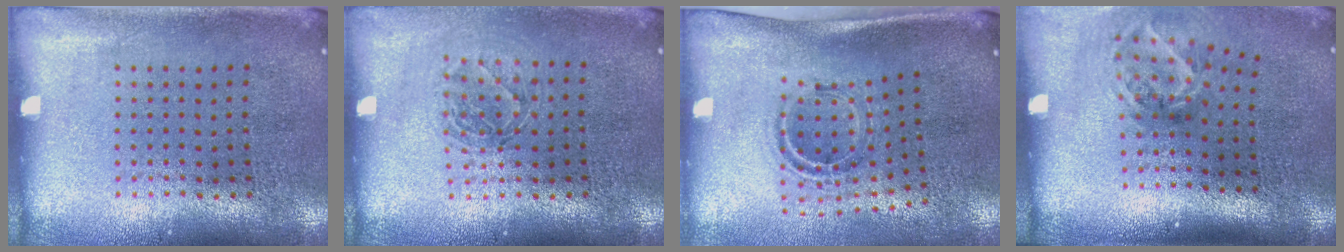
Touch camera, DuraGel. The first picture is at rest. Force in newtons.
{"total": 1.3, "press": 1.1, "slide": 0.8}
{"total": 1.1, "press": 1.0, "slide": 0.5}
{"total": 1.9, "press": 1.2, "slide": 1.5}